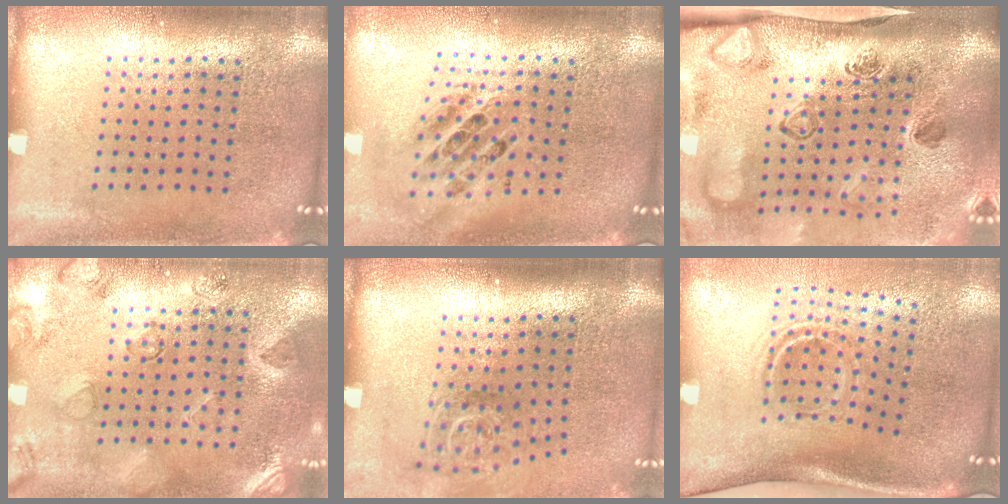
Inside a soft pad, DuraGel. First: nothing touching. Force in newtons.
{"total": 1.8, "press": 1.5, "slide": 1.1}
{"total": 4.6, "press": 3.1, "slide": 3.3}
{"total": 2.5, "press": 1.9, "slide": 1.6}
{"total": 1.9, "press": 1.3, "slide": 1.3}
{"total": 2.1, "press": 1.2, "slide": 1.7}